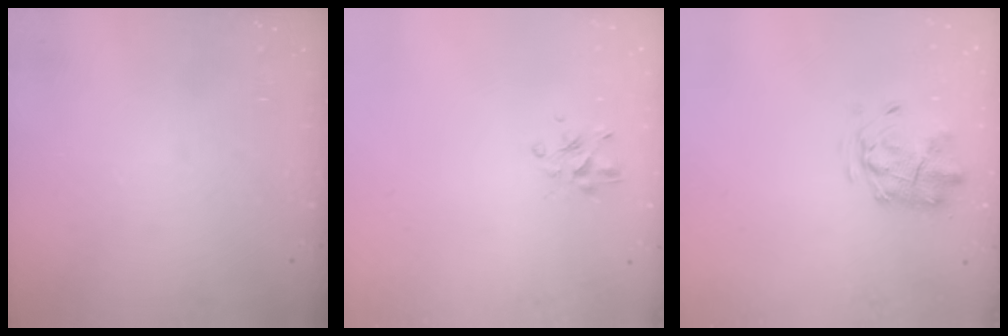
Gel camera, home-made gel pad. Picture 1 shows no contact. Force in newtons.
{"total": 3.1, "press": 2.9, "slide": 1.2}
{"total": 2.4, "press": 2.3, "slide": 0.5}